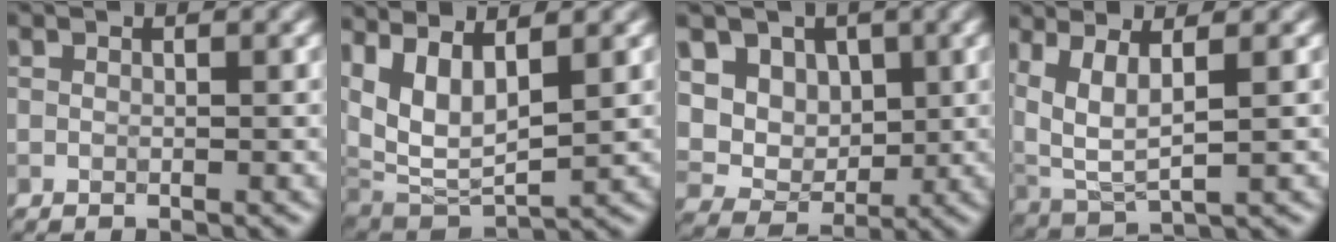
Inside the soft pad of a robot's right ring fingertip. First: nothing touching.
{"total": 7.9, "force": [3.0, 3.8, 6.2], "torque": [-0.133, -0.002, 0.062]}
{"total": 8.7, "force": [2.9, 7.0, 4.1], "torque": [-0.076, 0.007, 0.049]}
{"total": 5.3, "force": [2.1, 2.1, 4.4], "torque": [-0.102, -0.002, 0.049]}